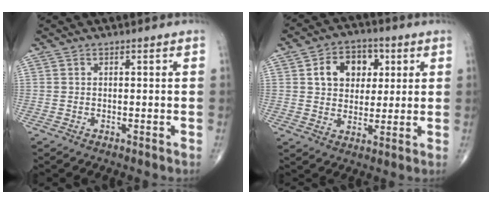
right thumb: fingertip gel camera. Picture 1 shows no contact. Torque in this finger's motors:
{"motor_torque": [0.00, 0.00, 0.36, 0.24, 0.15]}